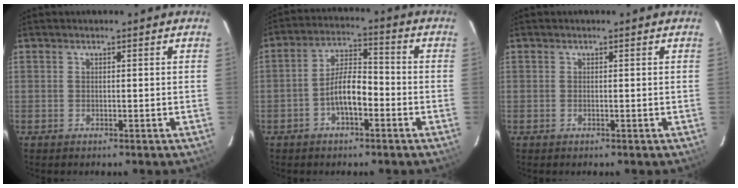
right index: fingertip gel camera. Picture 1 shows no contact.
{"total": 7.2, "force": [-2.9, 2.8, 6.0], "torque": [-0.119, 0.020, -0.051]}
{"total": 0.0}